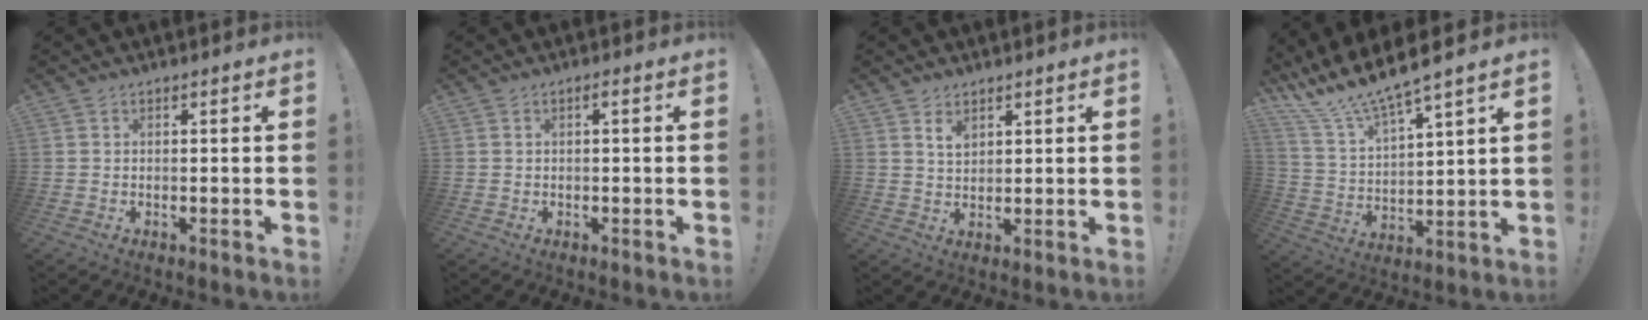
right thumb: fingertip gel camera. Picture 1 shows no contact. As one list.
[{"total": 1.0, "force": [-0.2, 0.1, 1.0], "torque": [-0.024, 0.004, -0.004]}, {"total": 4.0, "force": [2.4, 2.3, 2.2], "torque": [-0.030, -0.014, 0.042]}, {"total": 12.0, "force": [10.9, 0.5, 5.1], "torque": [-0.127, -0.087, 0.190]}]